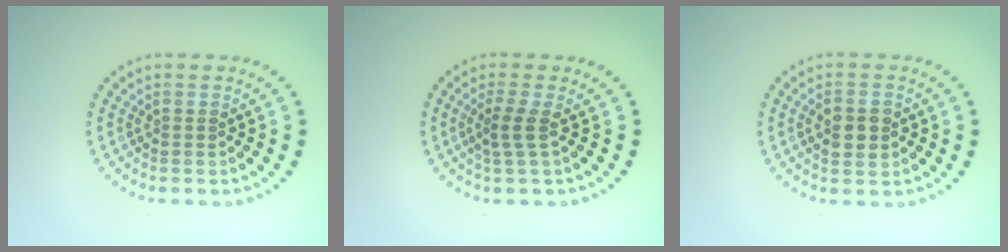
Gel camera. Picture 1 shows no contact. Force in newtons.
{"total": 2.1, "press": 1.4, "slide": 1.5}
{"total": 2.9, "press": 2.9, "slide": 0.1}